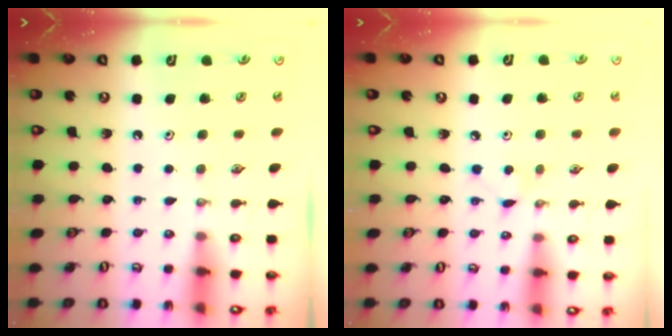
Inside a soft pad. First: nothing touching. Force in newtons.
{"total": 2.8, "press": 2.8, "slide": 0.4}